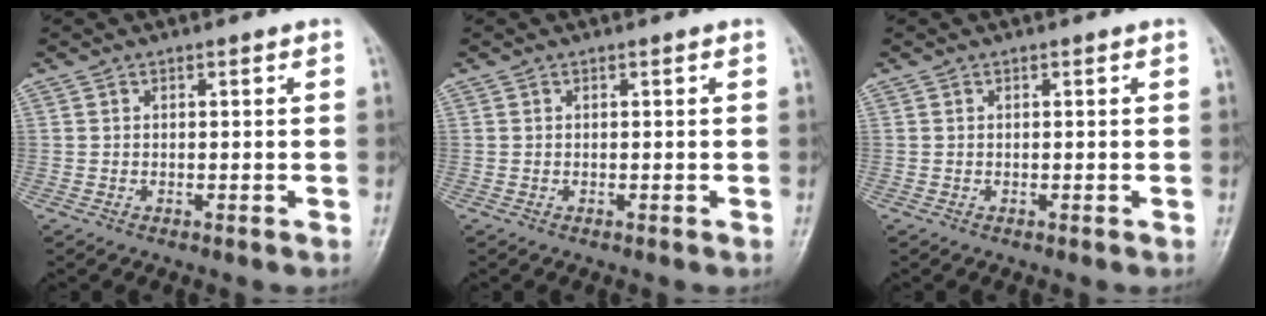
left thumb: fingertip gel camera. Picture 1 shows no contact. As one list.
[{"total": 0.0}, {"total": 0.0}]